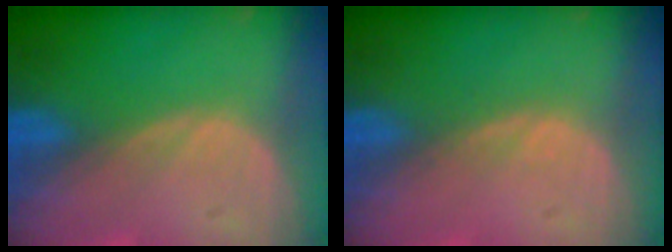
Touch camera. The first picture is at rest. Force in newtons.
{"total": 0.5, "press": 0.5, "slide": 0.1}